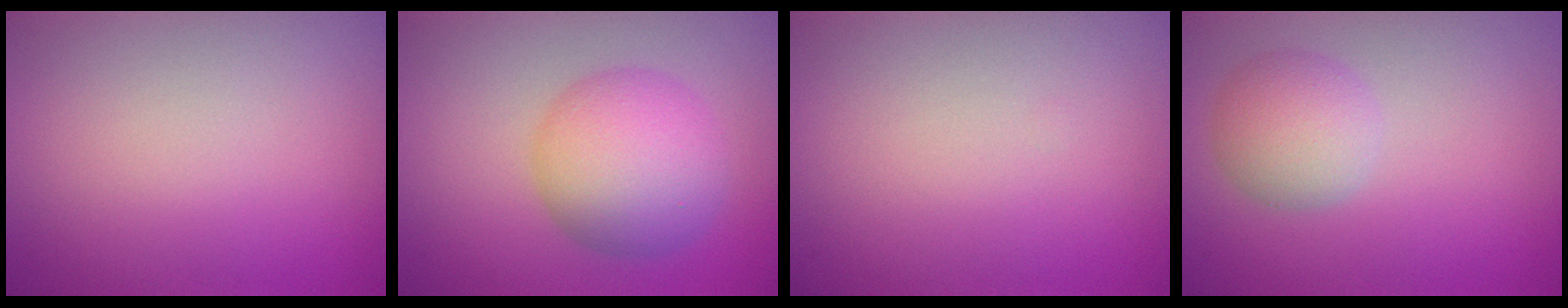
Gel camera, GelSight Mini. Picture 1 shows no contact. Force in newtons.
{"total": 6.5, "press": 6.5, "slide": 0.2}
{"total": 0.0}
{"total": 3.3, "press": 3.3, "slide": 0.0}